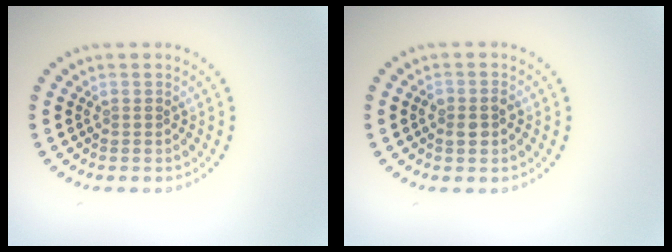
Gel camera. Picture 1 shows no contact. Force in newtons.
{"total": 1.5, "press": 1.5, "slide": 0.3}